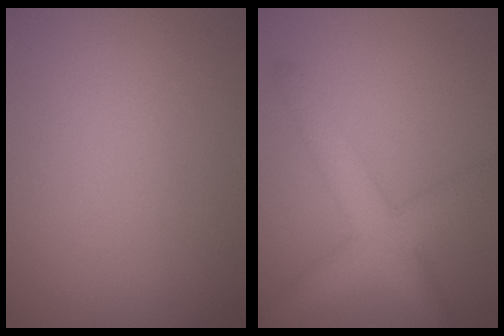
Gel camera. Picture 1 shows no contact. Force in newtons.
{"total": 4.9, "press": 4.9, "slide": 0.2}